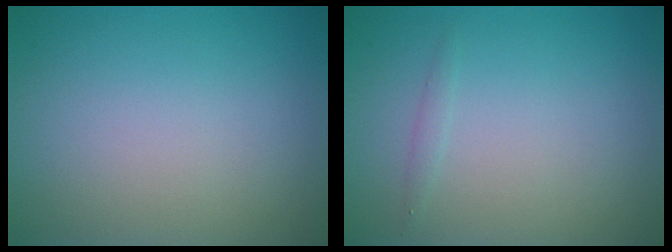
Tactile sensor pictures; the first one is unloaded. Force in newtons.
{"total": 0.6, "press": 0.6, "slide": 0.0}